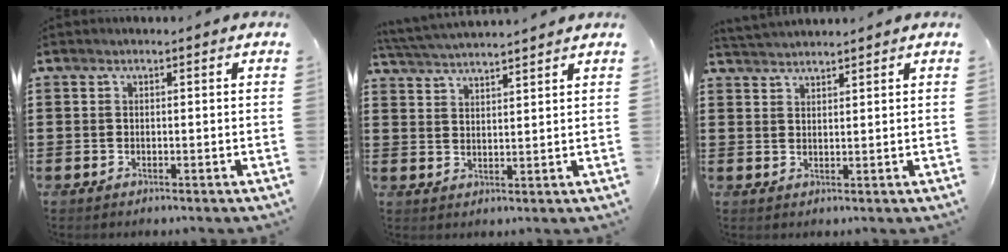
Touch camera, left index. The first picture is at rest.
{"total": 3.4, "force": [3.3, -0.5, 0.3], "torque": [-0.018, -0.016, 0.059]}
{"total": 2.0, "force": [2.0, -0.1, -0.2], "torque": [-0.002, -0.001, 0.040]}